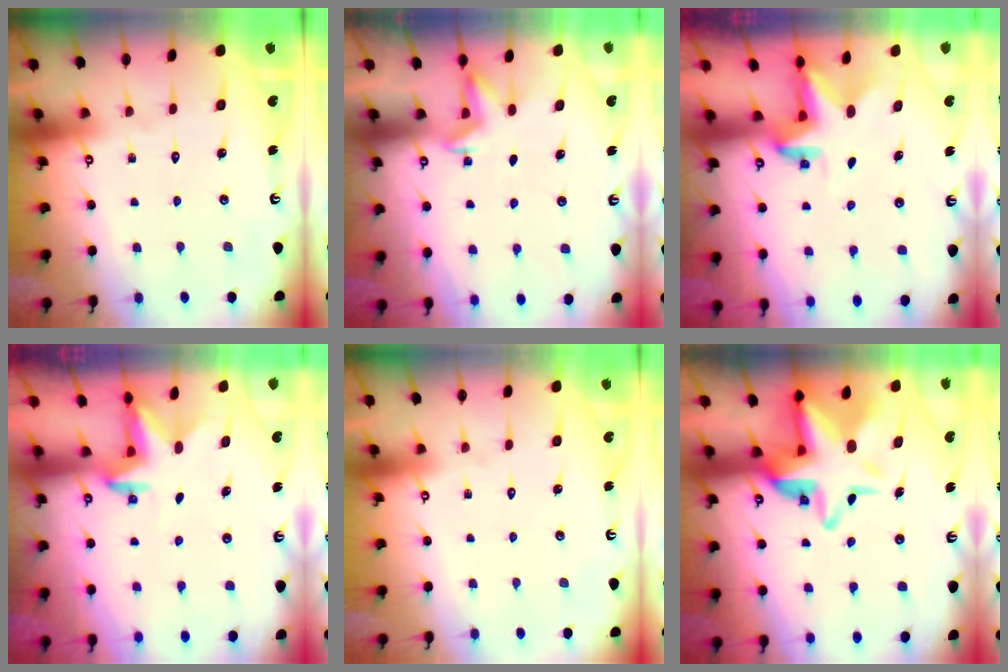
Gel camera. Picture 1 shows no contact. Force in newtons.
{"total": 3.2, "press": 3.1, "slide": 0.7}
{"total": 3.1, "press": 3.1, "slide": 0.2}
{"total": 2.9, "press": 2.8, "slide": 0.7}
{"total": 0.0}
{"total": 13.6, "press": 13.5, "slide": 2.3}